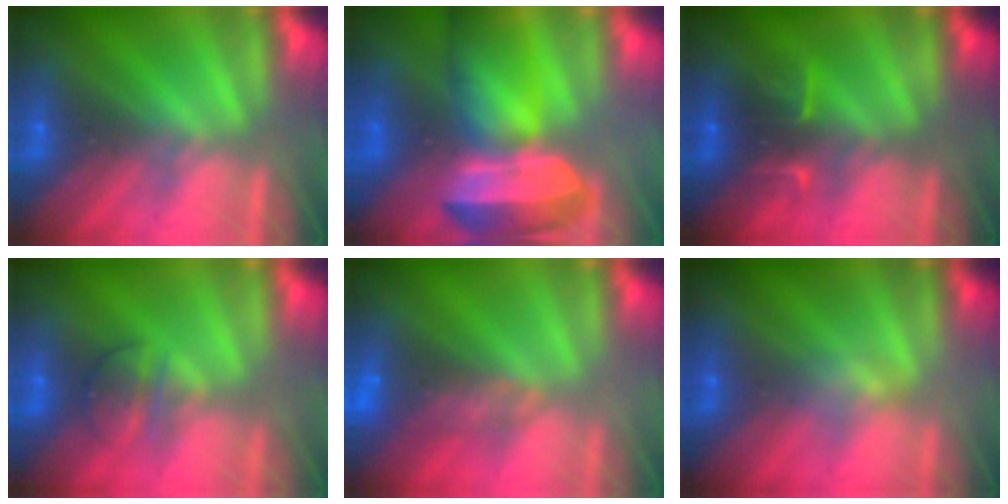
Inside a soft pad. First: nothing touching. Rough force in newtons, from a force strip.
{"total": 10.5}
{"total": 2.4}
{"total": 2.4}
{"total": 7.4}
{"total": 2.3}